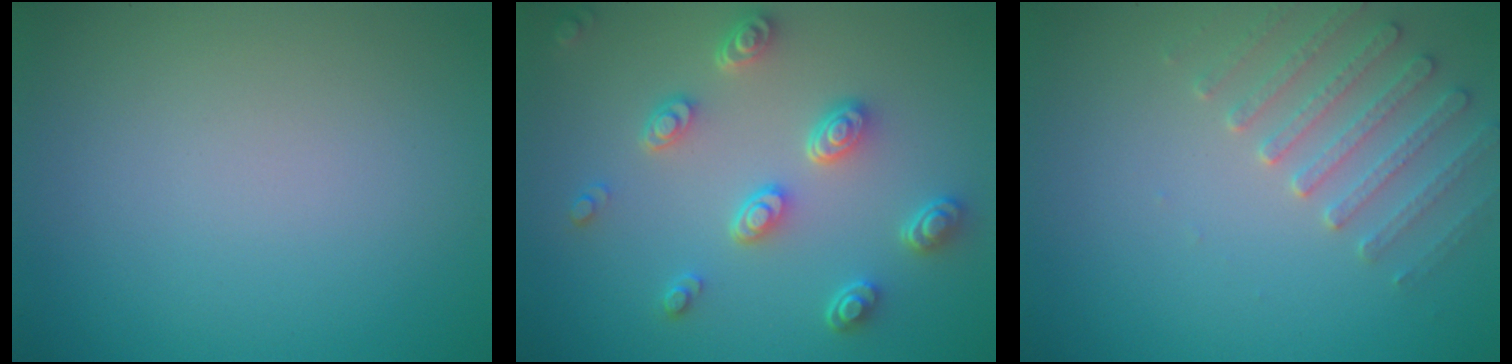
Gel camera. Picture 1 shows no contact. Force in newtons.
{"total": 4.6, "press": 3.6, "slide": 2.9}
{"total": 3.0, "press": 2.9, "slide": 0.8}